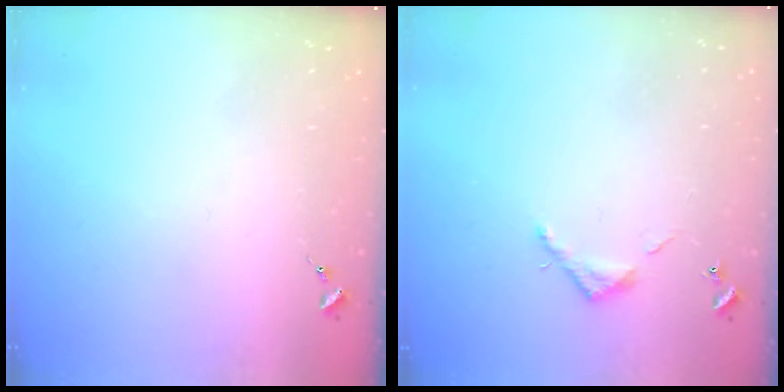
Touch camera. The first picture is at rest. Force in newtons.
{"total": 3.6, "press": 3.6, "slide": 0.2}